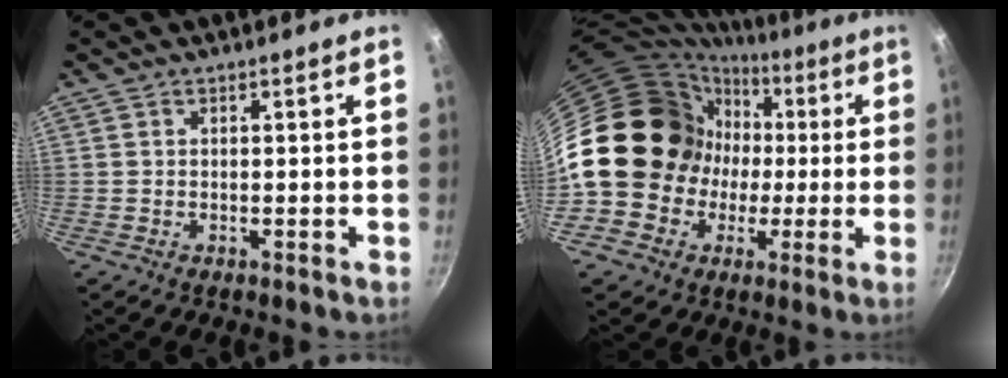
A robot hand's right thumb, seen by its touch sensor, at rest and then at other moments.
{"total": 20.1, "force": [-0.5, 17.8, 9.2], "torque": [-0.133, 0.043, 0.000]}